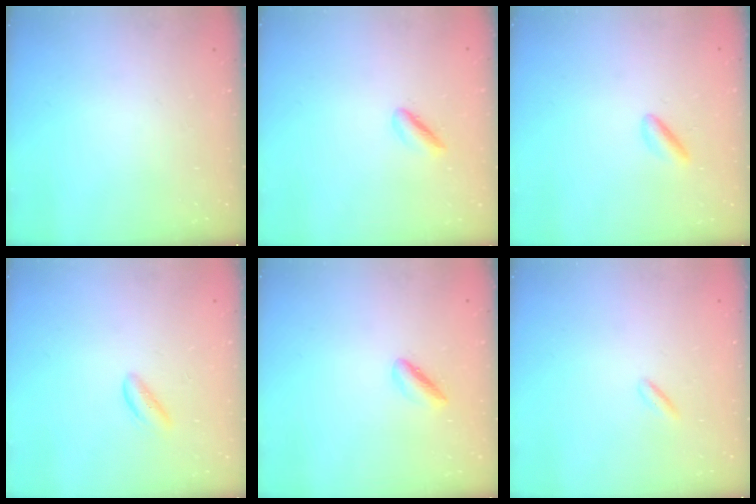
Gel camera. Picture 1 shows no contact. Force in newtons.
{"total": 1.8, "press": 1.7, "slide": 0.4}
{"total": 2.1, "press": 2.0, "slide": 0.8}
{"total": 2.1, "press": 2.1, "slide": 0.3}
{"total": 2.0, "press": 2.0, "slide": 0.5}
{"total": 1.3, "press": 1.1, "slide": 0.6}